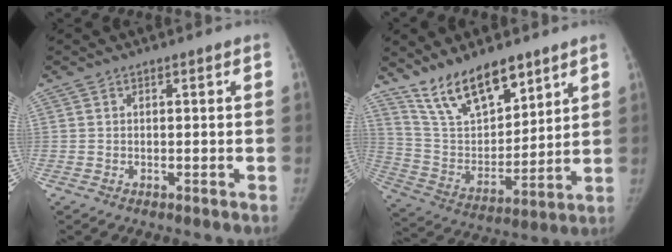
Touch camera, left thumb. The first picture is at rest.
{"total": 15.8, "force": [11.8, 6.3, 8.4], "torque": [-0.109, -0.066, 0.227]}